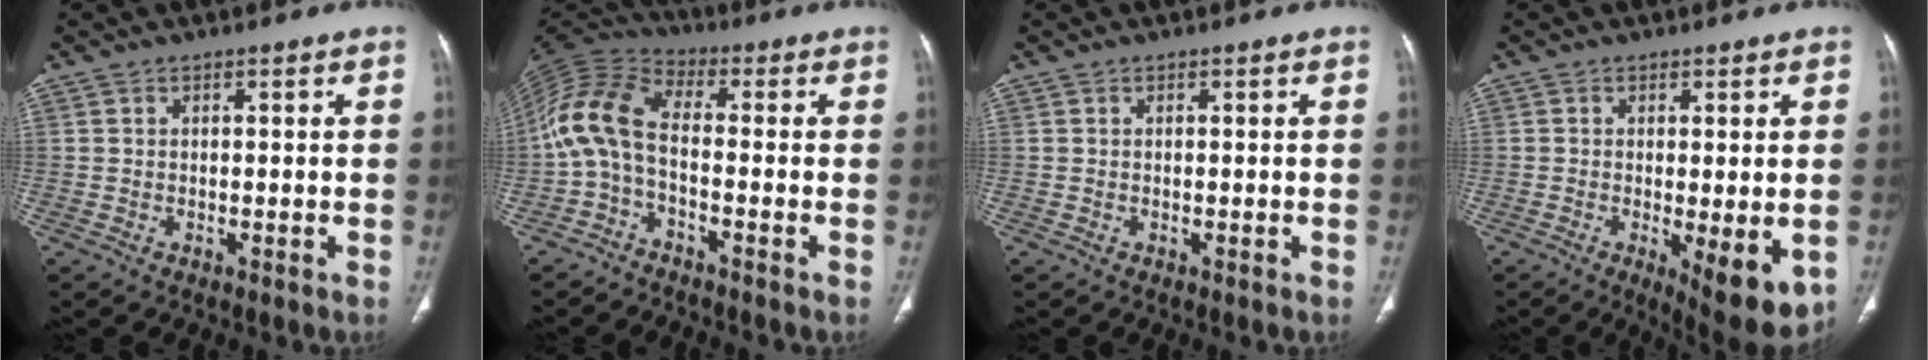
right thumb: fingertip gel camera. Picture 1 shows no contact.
{"total": 10.3, "force": [-2.3, 5.0, 8.7], "torque": [-0.184, 0.047, -0.061]}
{"total": 0.0}
{"total": 9.5, "force": [-2.5, 3.0, 8.6], "torque": [-0.118, -0.024, -0.029]}